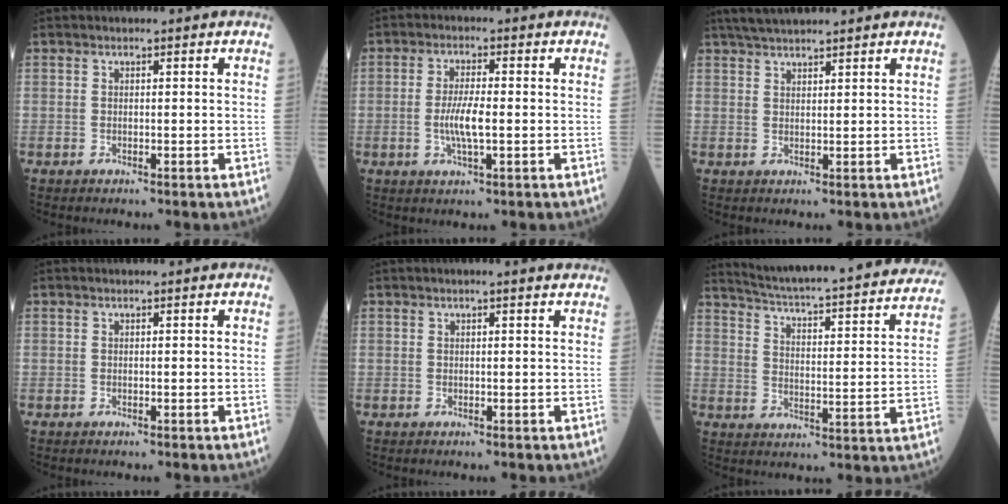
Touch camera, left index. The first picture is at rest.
{"total": 5.1, "force": [-0.8, 0.8, 4.9], "torque": [-0.104, -0.006, -0.015]}
{"total": 5.5, "force": [4.9, 0.4, 2.5], "torque": [-0.043, 0.032, 0.090]}
{"total": 0.0}
{"total": 2.0, "force": [1.6, 0.1, 1.1], "torque": [-0.019, 0.012, 0.015]}
{"total": 29.3, "force": [26.6, 2.5, 11.9], "torque": [-0.186, -0.062, 0.334]}